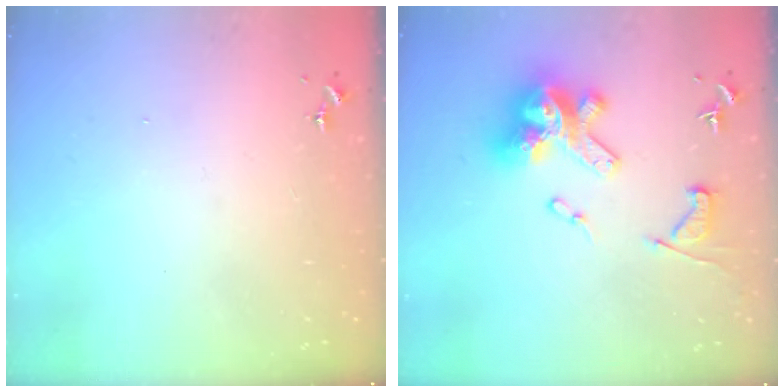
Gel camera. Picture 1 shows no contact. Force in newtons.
{"total": 20.0, "press": 19.9, "slide": 1.9}